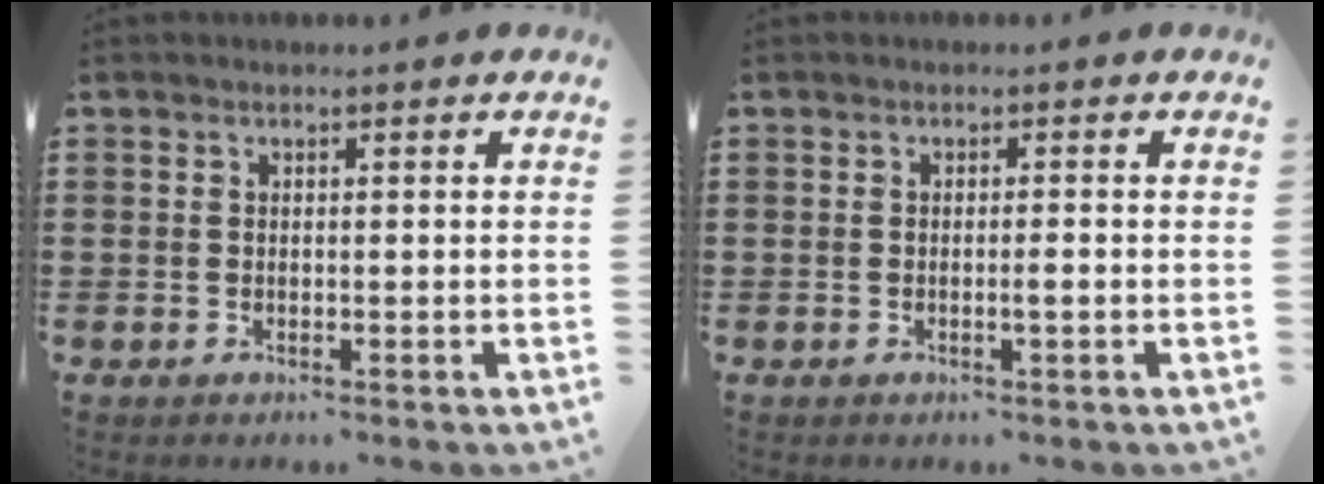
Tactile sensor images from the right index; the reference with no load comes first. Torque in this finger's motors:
{"motor_torque": [0.93, 0.34, 0.08, 0.07]}